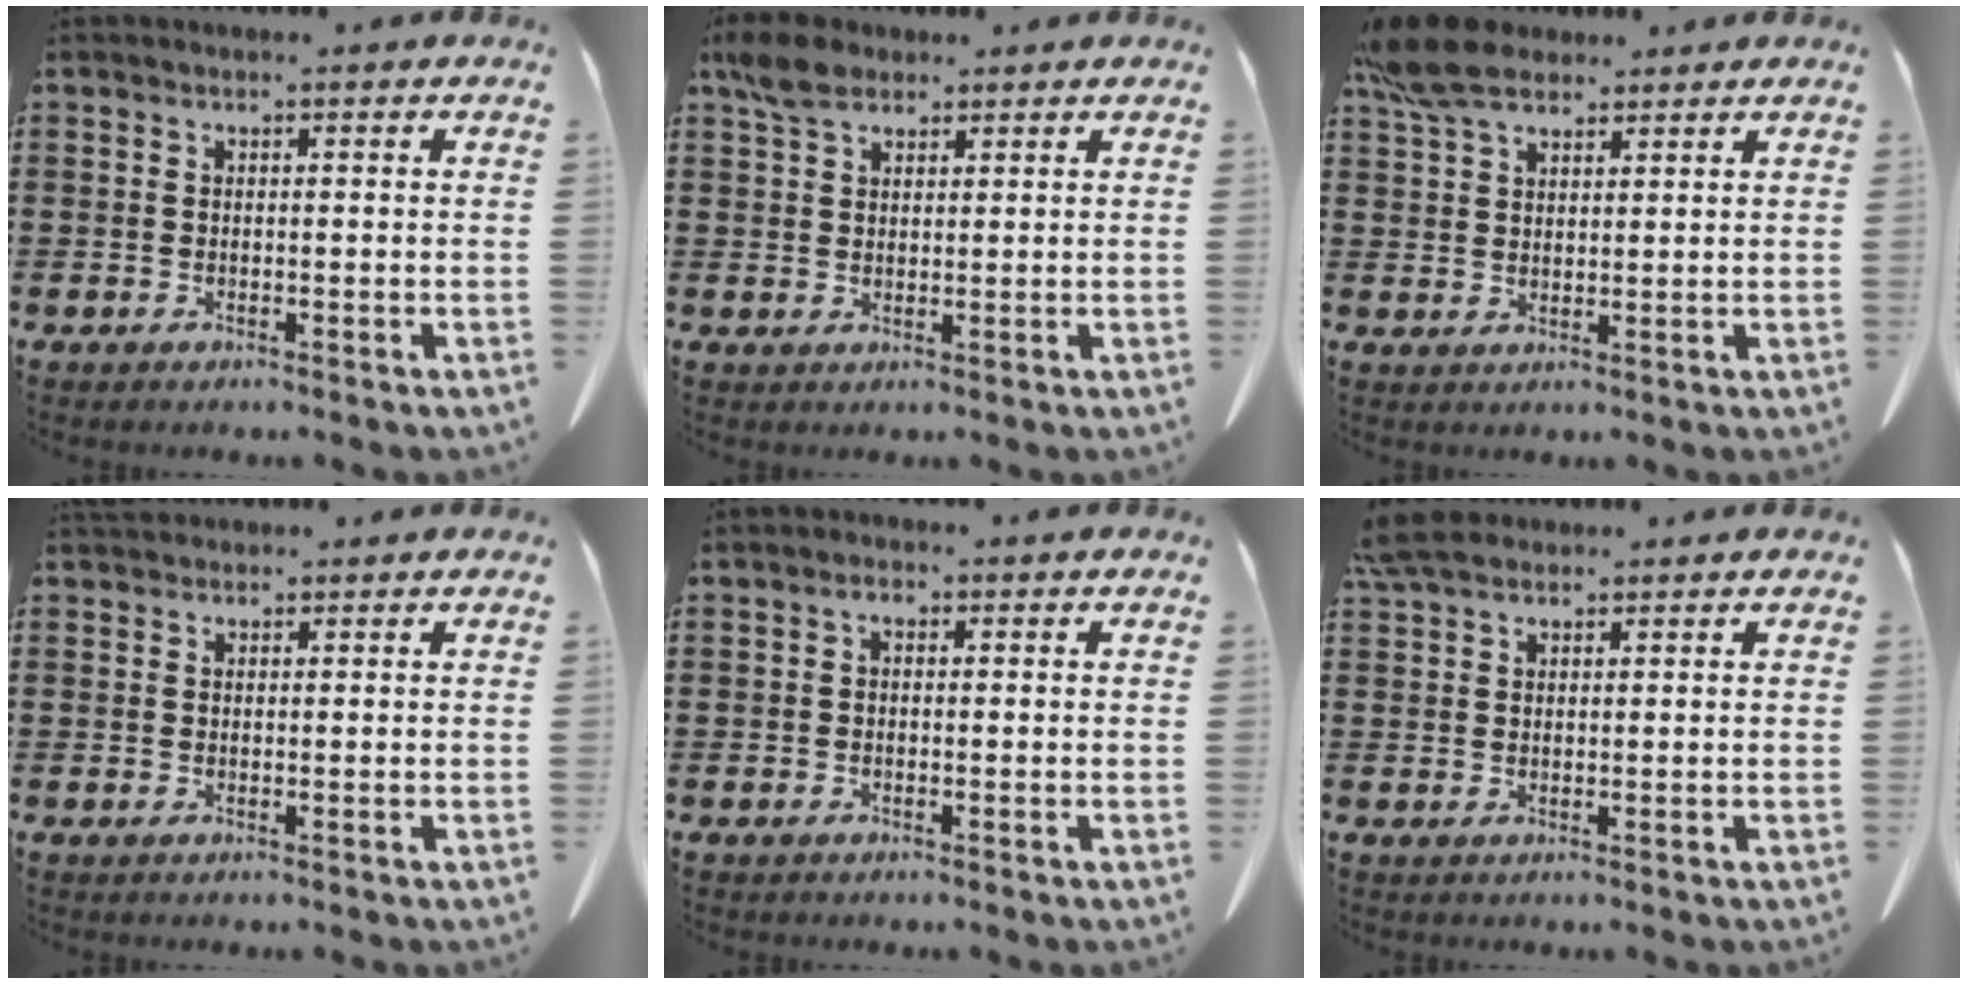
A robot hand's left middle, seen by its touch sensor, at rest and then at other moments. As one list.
[{"total": 4.2, "force": [3.0, 2.2, 1.9], "torque": [-0.039, 0.006, 0.056]}, {"total": 7.4, "force": [5.7, 3.0, 3.7], "torque": [-0.098, -0.004, 0.107]}, {"total": 1.4, "force": [1.3, 0.5, 0.2], "torque": [-0.009, 0.002, 0.026]}, {"total": 1.2, "force": [0.0, 0.7, 1.0], "torque": [-0.021, 0.006, -0.001]}, {"total": 4.1, "force": [3.3, 1.5, 1.9], "torque": [-0.048, 0.002, 0.064]}]